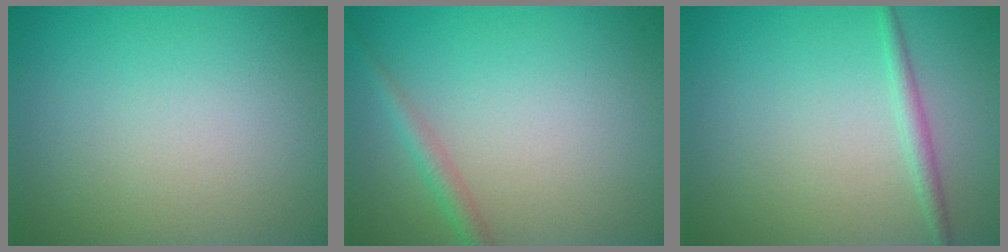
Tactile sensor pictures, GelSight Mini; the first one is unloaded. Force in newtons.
{"total": 1.7, "press": 1.7, "slide": 0.1}
{"total": 1.3, "press": 1.3, "slide": 0.1}